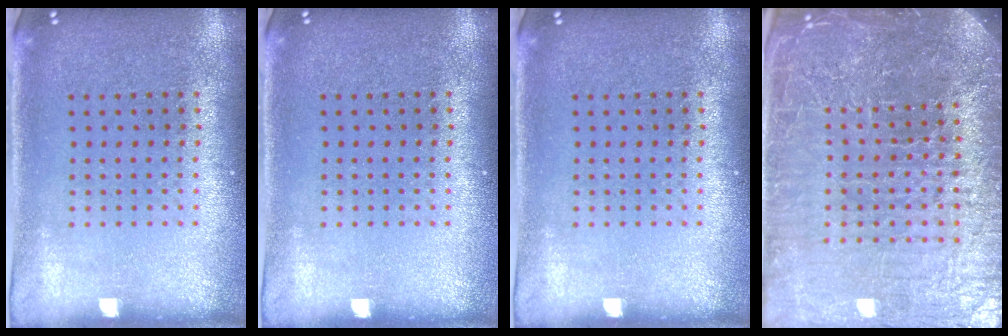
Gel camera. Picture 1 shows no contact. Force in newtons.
{"total": 0.0}
{"total": 0.0}
{"total": 6.3, "press": 5.6, "slide": 2.9}